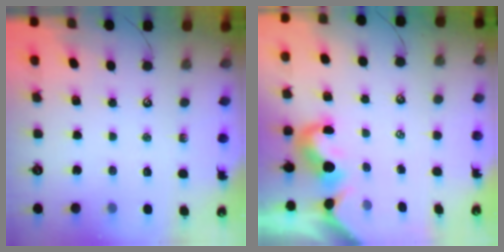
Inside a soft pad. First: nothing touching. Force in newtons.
{"total": 0.0}